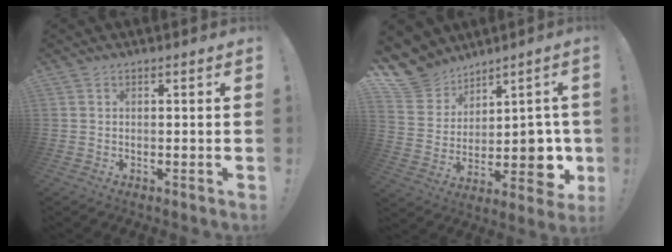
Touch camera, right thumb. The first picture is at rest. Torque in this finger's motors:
{"motor_torque": [0.63, 1.39, 0.66, 0.55, 0.02]}